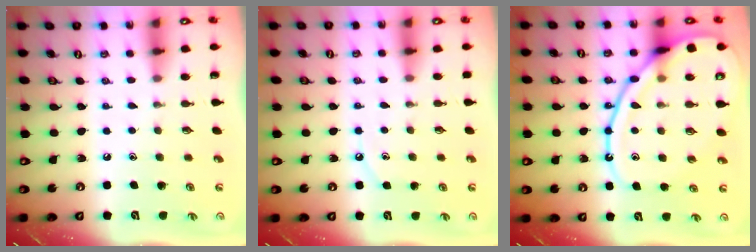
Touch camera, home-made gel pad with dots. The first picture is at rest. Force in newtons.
{"total": 4.7, "press": 4.7, "slide": 0.4}
{"total": 16.6, "press": 16.6, "slide": 1.1}